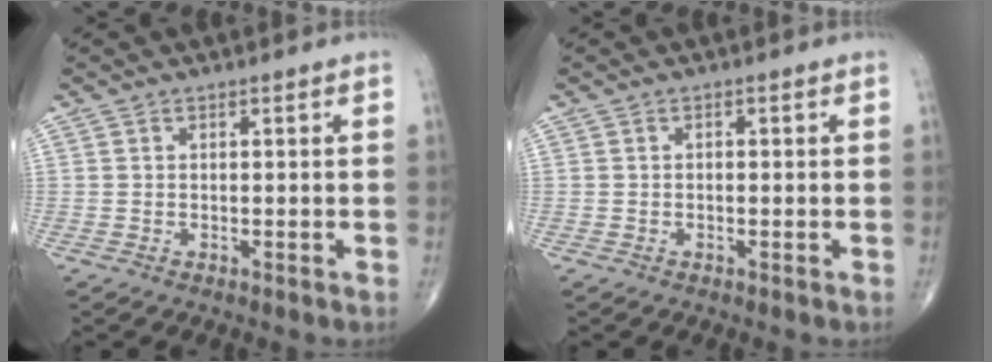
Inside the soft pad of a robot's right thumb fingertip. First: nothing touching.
{"total": 0.5, "force": [0.0, 0.3, 0.4], "torque": [-0.006, 0.000, -0.001]}